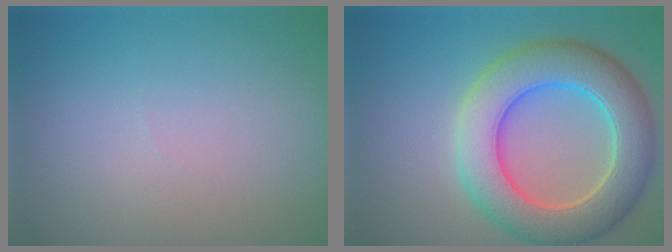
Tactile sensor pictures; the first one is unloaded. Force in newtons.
{"total": 8.7, "press": 8.7, "slide": 0.3}